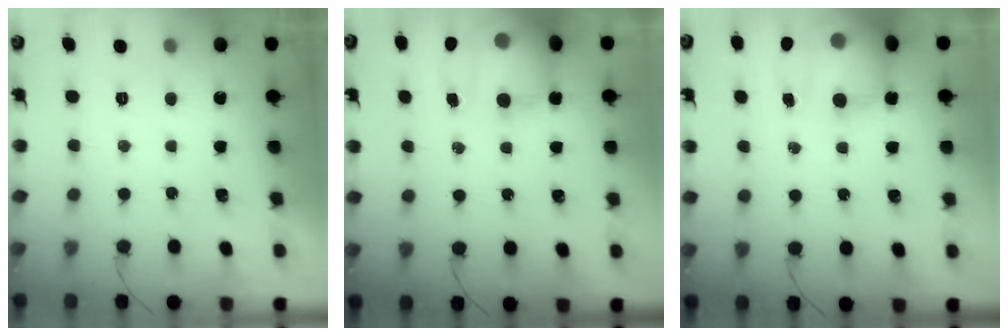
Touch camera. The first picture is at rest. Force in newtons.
{"total": 15.8, "press": 15.3, "slide": 3.7}
{"total": 15.8, "press": 15.3, "slide": 3.7}